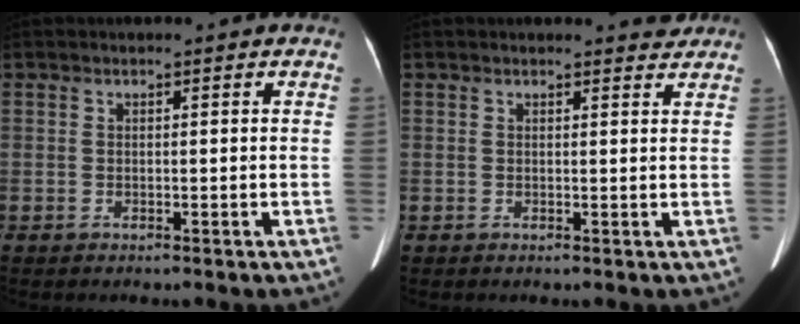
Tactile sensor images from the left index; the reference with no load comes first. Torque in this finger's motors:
{"motor_torque": [0.26, -0.07, -0.06, -0.01]}